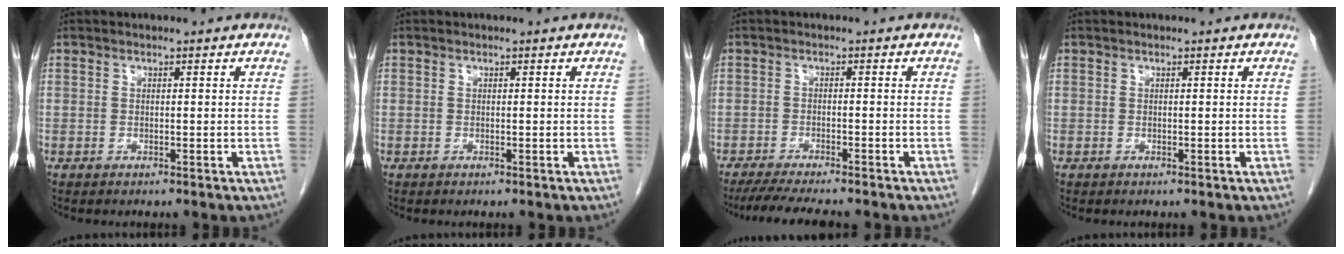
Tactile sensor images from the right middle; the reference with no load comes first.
{"total": 0.0}
{"total": 8.3, "force": [-7.2, 0.7, 4.1], "torque": [-0.064, -0.019, -0.112]}
{"total": 0.0}